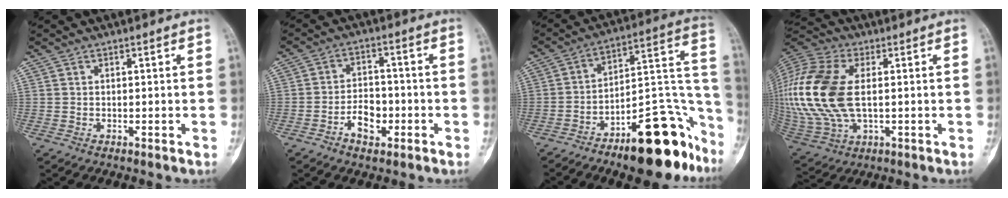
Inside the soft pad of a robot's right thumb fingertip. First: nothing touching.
{"total": 6.3, "force": [-2.8, 3.9, 4.1], "torque": [-0.049, 0.025, -0.051]}
{"total": 23.2, "force": [-14.0, 8.3, 16.4], "torque": [-0.143, 0.112, -0.209]}
{"total": 23.0, "force": [1.4, 13.4, 18.7], "torque": [-0.441, -0.002, 0.031]}